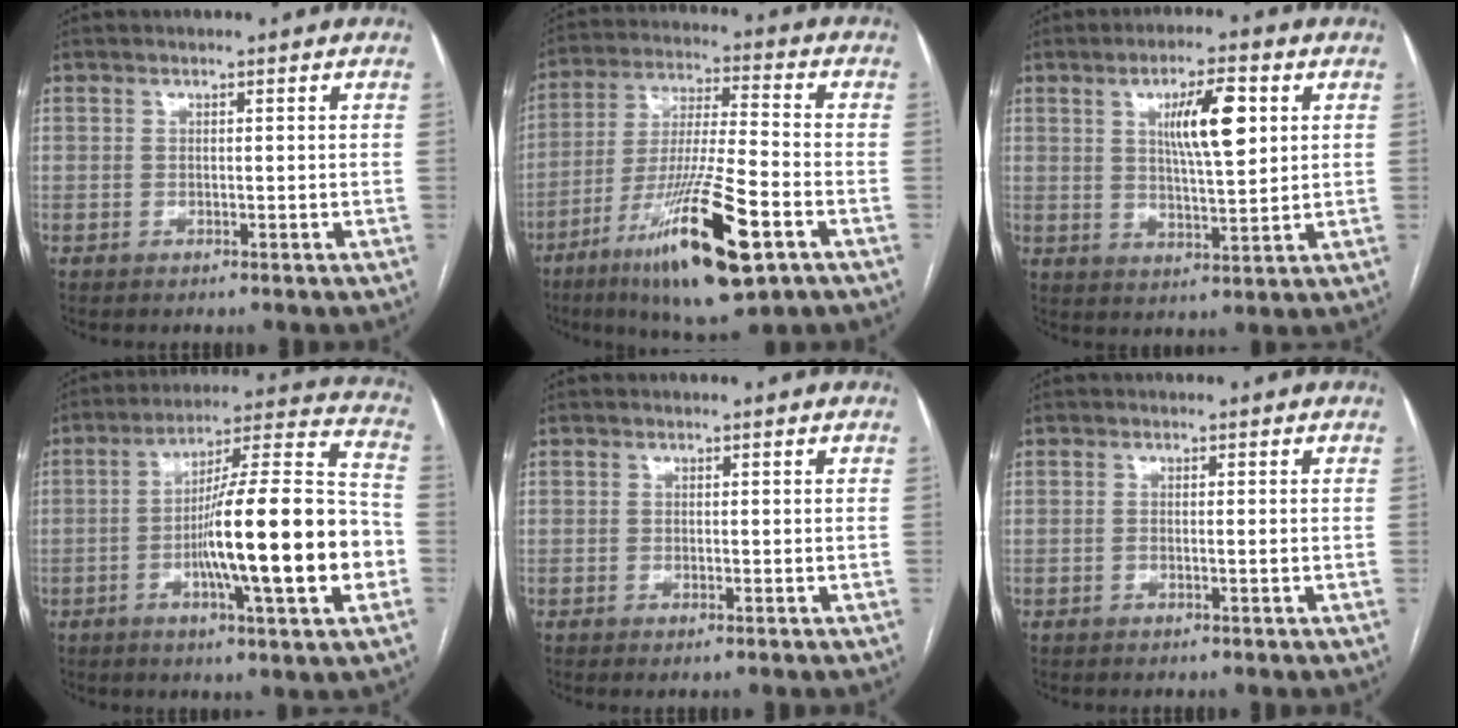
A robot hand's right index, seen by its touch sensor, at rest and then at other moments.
{"total": 19.8, "force": [-9.7, 2.2, 17.1], "torque": [-0.319, -0.034, -0.166]}
{"total": 8.9, "force": [2.9, 1.8, 8.3], "torque": [-0.141, 0.006, 0.052]}
{"total": 20.7, "force": [-4.7, 1.4, 20.1], "torque": [-0.297, 0.011, -0.070]}
{"total": 0.6, "force": [-0.3, 0.0, 0.5], "torque": [-0.007, -0.001, -0.004]}
{"total": 0.8, "force": [-0.2, 0.1, 0.8], "torque": [-0.014, 0.000, -0.003]}